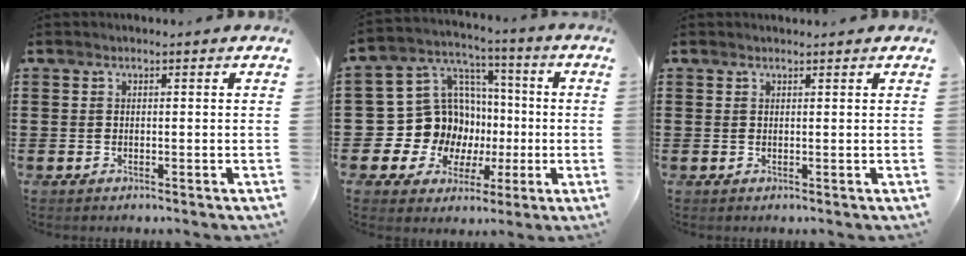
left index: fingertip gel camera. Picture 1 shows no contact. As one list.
[{"total": 12.5, "force": [-0.8, 11.8, 3.8], "torque": [-0.129, -0.012, -0.001]}, {"total": 0.6, "force": [0.6, 0.0, 0.2], "torque": [-0.006, -0.001, 0.013]}]